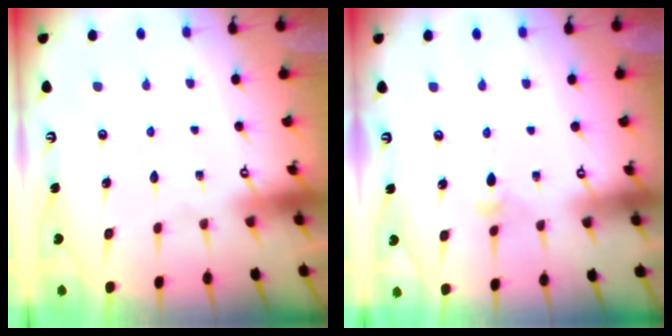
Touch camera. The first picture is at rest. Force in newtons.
{"total": 4.2, "press": 4.1, "slide": 0.9}